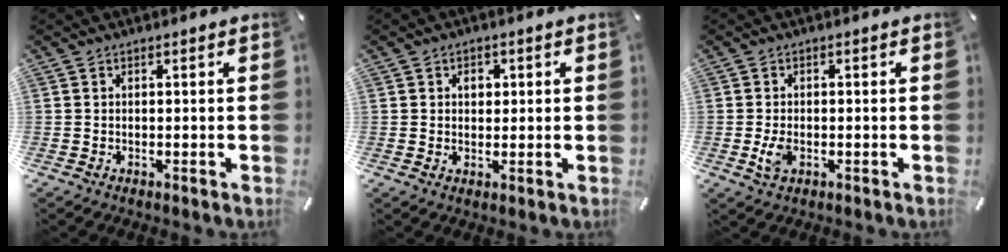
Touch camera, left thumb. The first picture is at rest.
{"total": 3.1, "force": [0.9, 2.5, 1.5], "torque": [-0.010, -0.003, 0.007]}
{"total": 3.6, "force": [-0.9, 2.3, 2.7], "torque": [-0.067, -0.005, -0.018]}